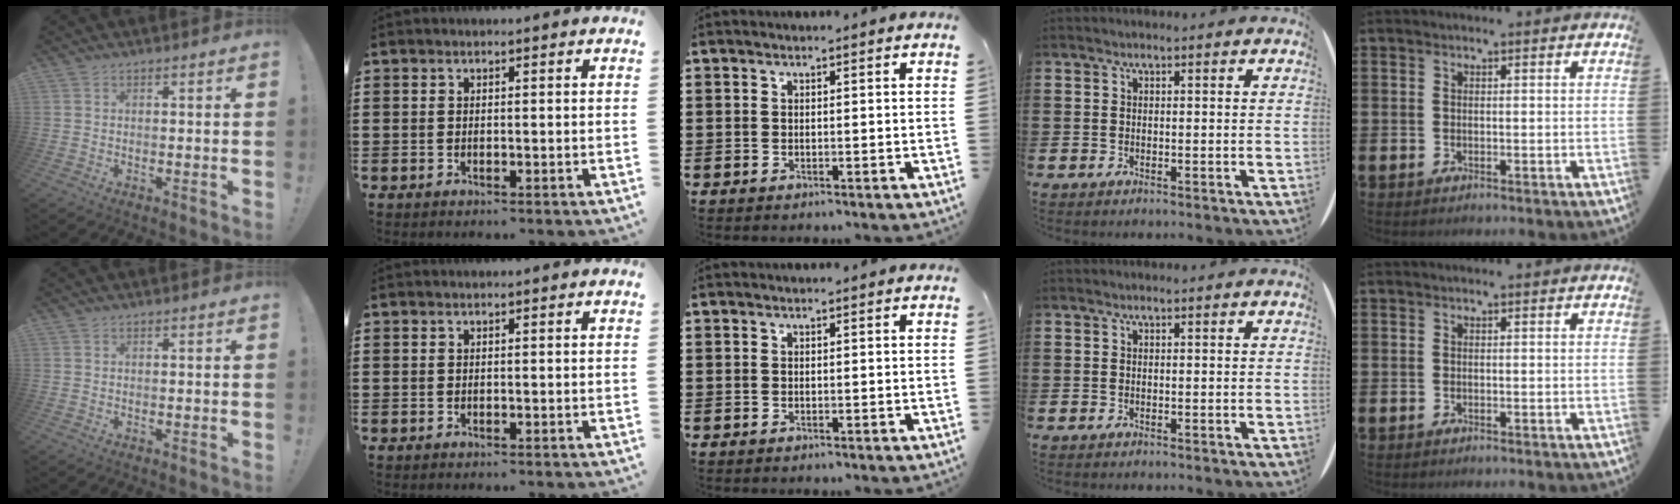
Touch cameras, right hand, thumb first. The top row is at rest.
{}